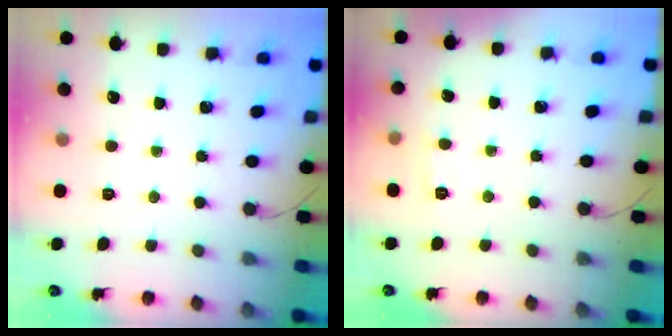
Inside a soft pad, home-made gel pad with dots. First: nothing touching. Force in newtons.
{"total": 3.6, "press": 3.3, "slide": 1.5}